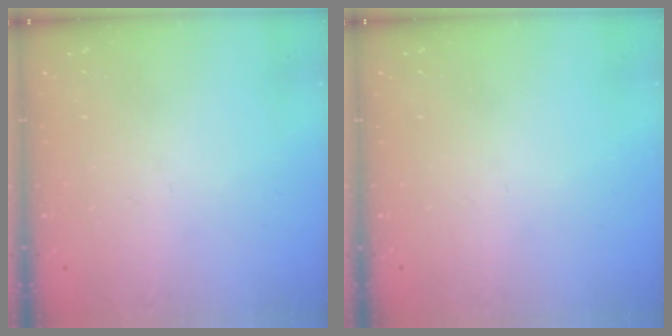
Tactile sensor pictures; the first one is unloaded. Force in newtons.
{"total": 0.0}